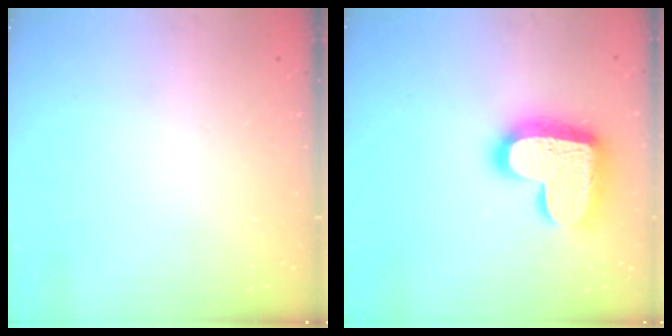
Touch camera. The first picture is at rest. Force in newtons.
{"total": 19.5, "press": 19.5, "slide": 1.4}